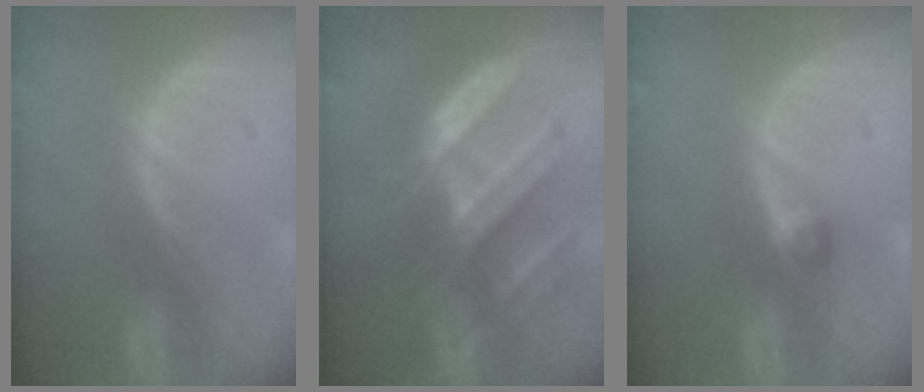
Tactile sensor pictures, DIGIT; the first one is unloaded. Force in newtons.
{"total": 9.0, "press": 8.1, "slide": 4.0}
{"total": 1.8, "press": 1.6, "slide": 0.8}